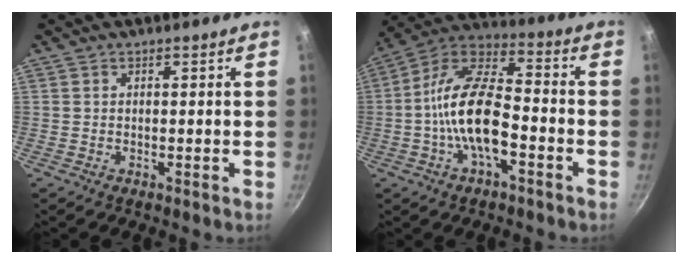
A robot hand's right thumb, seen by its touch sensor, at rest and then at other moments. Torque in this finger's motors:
{"motor_torque": [1.86, 1.94, 1.70, -0.87, 0.21]}